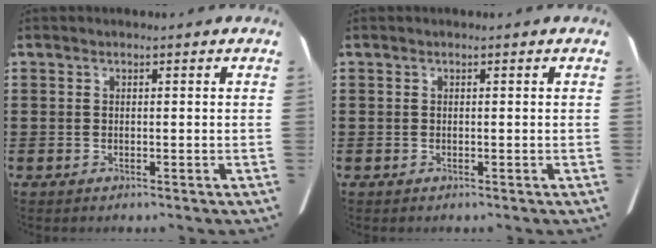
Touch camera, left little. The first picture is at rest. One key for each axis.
{"total": 0.0}